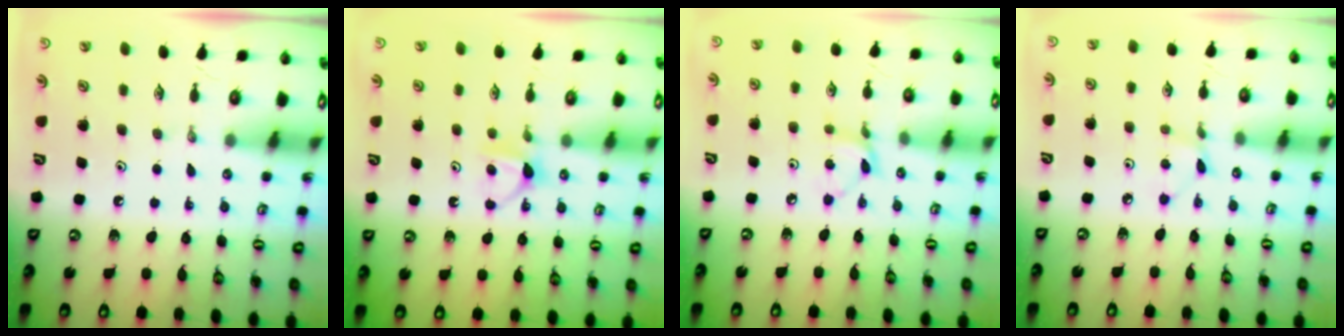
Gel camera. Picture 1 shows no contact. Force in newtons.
{"total": 5.3, "press": 5.3, "slide": 0.8}
{"total": 5.0, "press": 4.9, "slide": 0.5}
{"total": 2.7, "press": 2.7, "slide": 0.3}